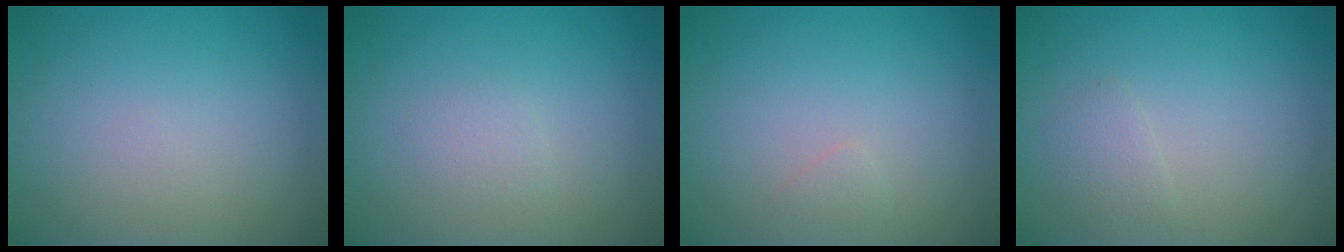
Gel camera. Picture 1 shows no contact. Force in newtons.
{"total": 0.9, "press": 0.9, "slide": 0.0}
{"total": 0.5, "press": 0.5, "slide": 0.0}
{"total": 1.1, "press": 1.1, "slide": 0.1}